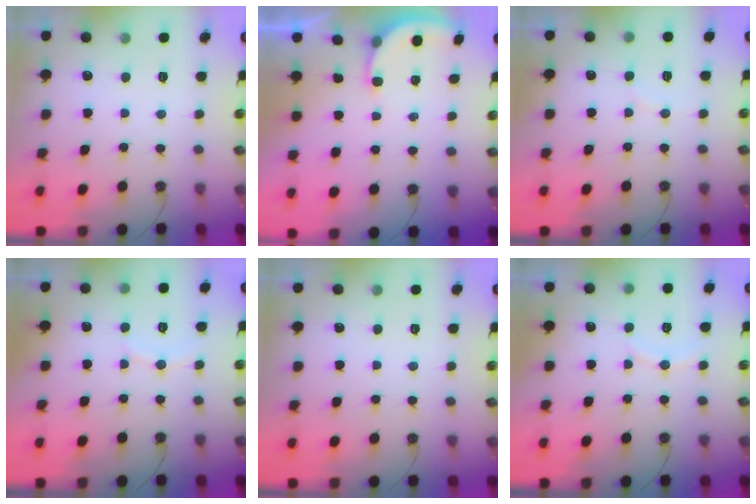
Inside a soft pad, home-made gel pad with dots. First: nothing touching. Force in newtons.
{"total": 2.9, "press": 2.9, "slide": 0.2}
{"total": 2.9, "press": 2.9, "slide": 0.3}
{"total": 4.5, "press": 4.5, "slide": 0.4}
{"total": 0.0}
{"total": 5.7, "press": 5.7, "slide": 0.6}